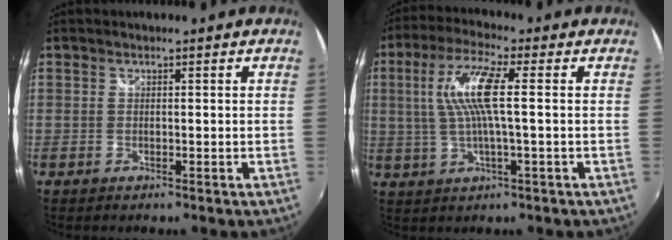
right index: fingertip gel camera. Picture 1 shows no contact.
{"total": 10.0, "force": [1.2, 1.2, 9.8], "torque": [-0.189, 0.007, 0.025]}